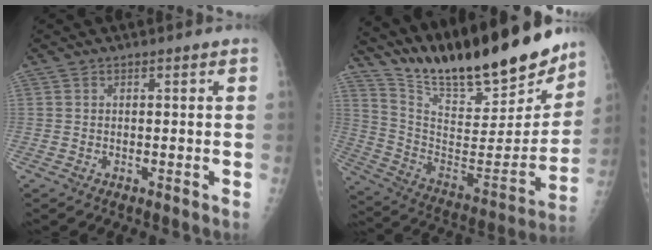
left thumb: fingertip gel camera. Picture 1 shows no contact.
{"total": 27.1, "force": [22.8, 6.3, 13.1], "torque": [-0.185, -0.116, 0.364]}